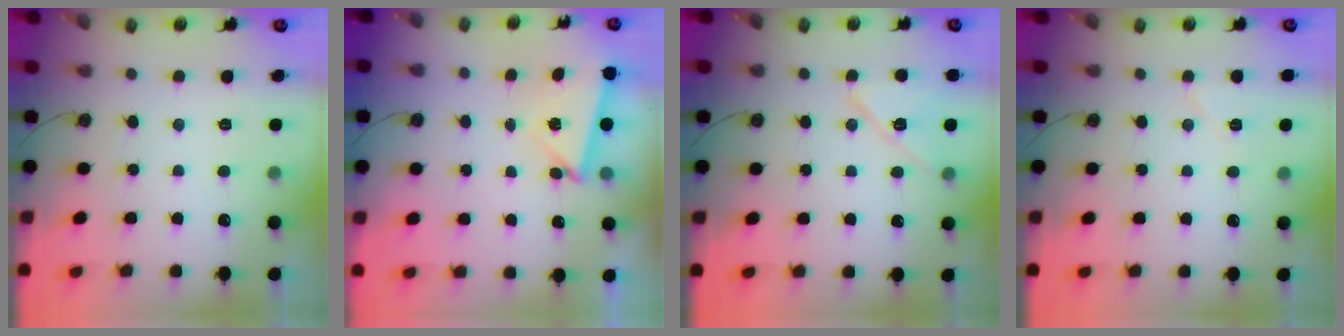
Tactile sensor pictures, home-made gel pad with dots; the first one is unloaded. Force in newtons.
{"total": 4.4, "press": 4.3, "slide": 0.5}
{"total": 11.2, "press": 11.2, "slide": 0.6}
{"total": 5.3, "press": 4.8, "slide": 2.1}